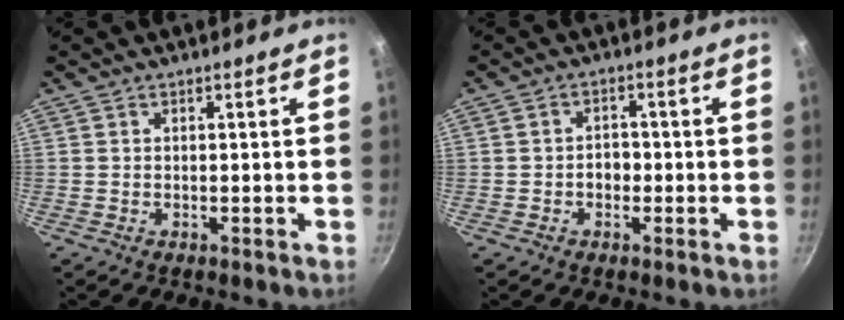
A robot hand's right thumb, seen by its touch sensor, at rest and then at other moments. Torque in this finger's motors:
{"motor_torque": [-0.11, 0.25, 0.48, 0.22, -0.03]}